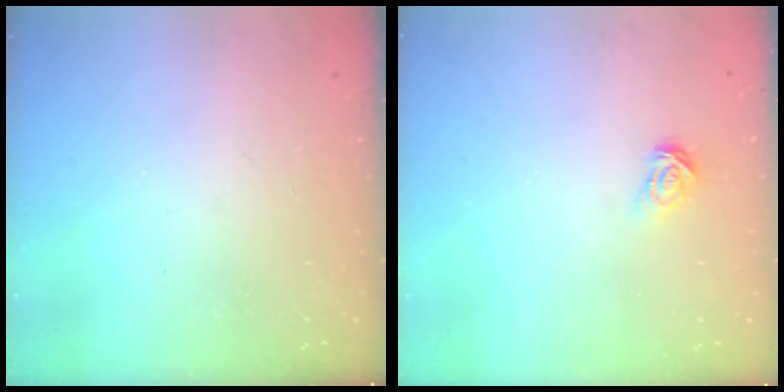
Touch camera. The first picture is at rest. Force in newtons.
{"total": 3.9, "press": 3.9, "slide": 0.1}